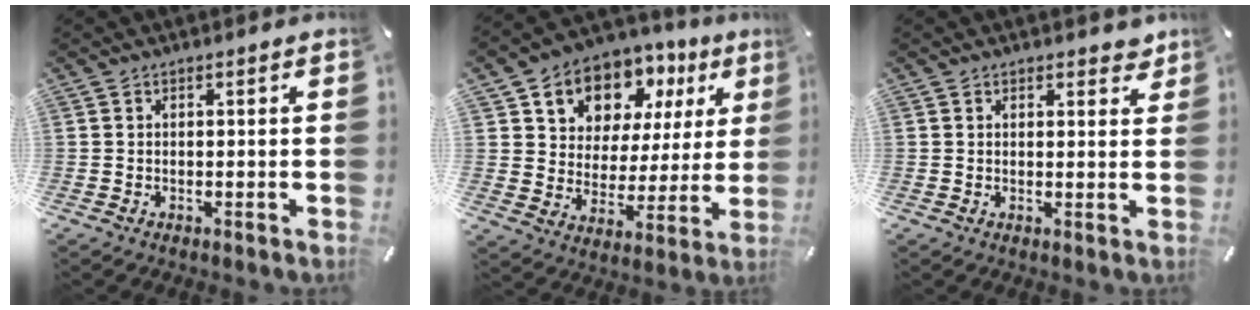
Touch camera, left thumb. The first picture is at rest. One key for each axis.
{"total": 10.9, "fx": 7.0, "fy": 8.3, "fz": 1.6, "tx": -0.038, "ty": -0.060, "tz": 0.130}
{"total": 2.0, "fx": 1.4, "fy": 1.3, "fz": 0.6, "tx": 0.010, "ty": -0.006, "tz": 0.022}